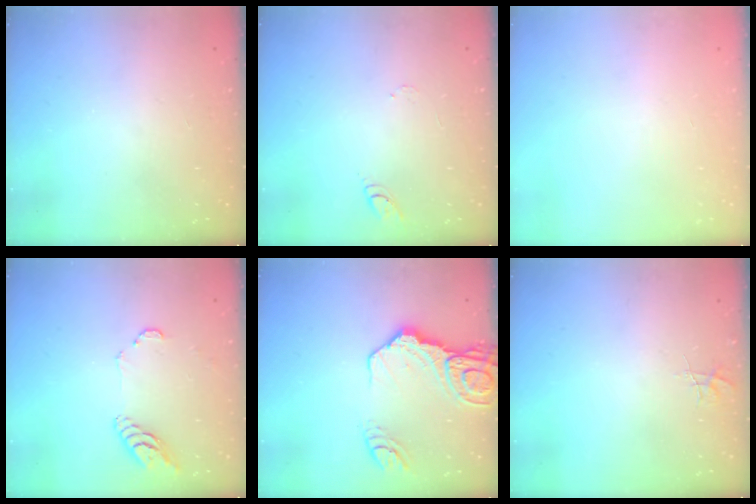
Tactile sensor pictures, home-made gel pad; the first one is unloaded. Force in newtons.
{"total": 5.5, "press": 5.4, "slide": 0.5}
{"total": 0.0}
{"total": 7.7, "press": 7.7, "slide": 0.6}
{"total": 16.0, "press": 15.9, "slide": 1.8}
{"total": 3.3, "press": 3.3, "slide": 0.4}